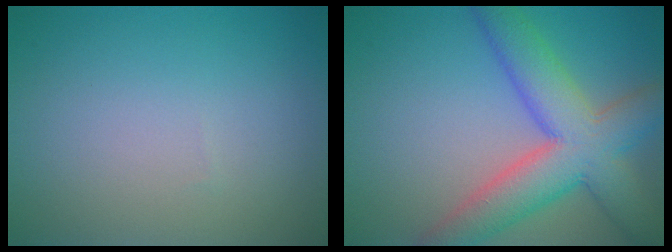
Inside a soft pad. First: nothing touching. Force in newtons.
{"total": 8.5, "press": 8.4, "slide": 0.4}